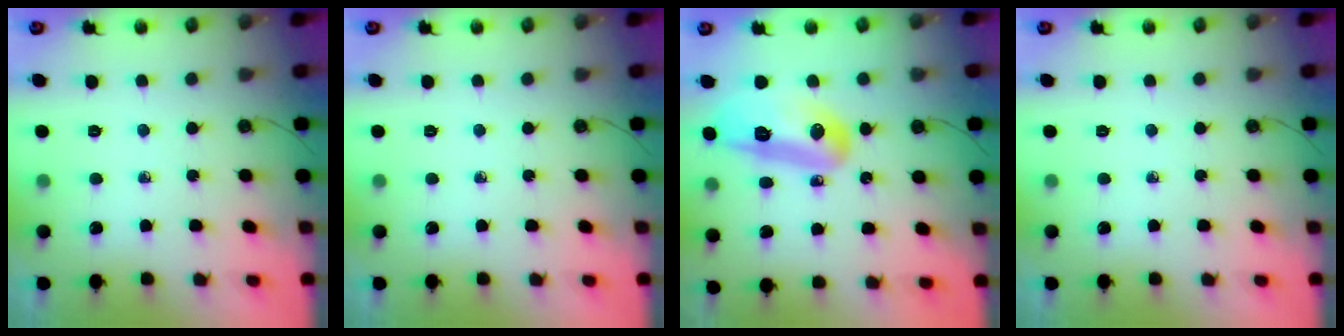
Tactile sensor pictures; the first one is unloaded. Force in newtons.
{"total": 0.0}
{"total": 15.8, "press": 14.9, "slide": 5.4}
{"total": 0.0}